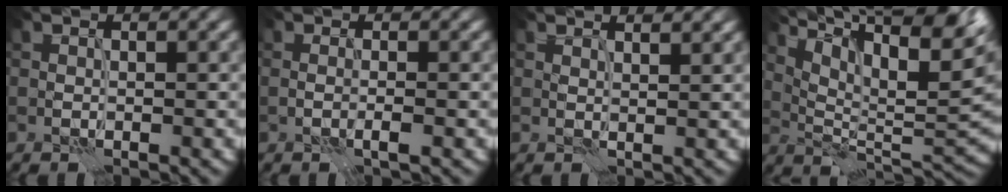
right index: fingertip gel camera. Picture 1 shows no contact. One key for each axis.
{"total": 1.1, "fx": -0.5, "fy": 0.2, "fz": 0.9, "tx": -0.018, "ty": -0.003, "tz": -0.009}
{"total": 3.2, "fx": 2.3, "fy": 1.2, "fz": 1.8, "tx": -0.004, "ty": 0.013, "tz": 0.011}
{"total": 14.1, "fx": 7.8, "fy": 4.8, "fz": 10.8, "tx": -0.179, "ty": 0.024, "tz": 0.119}